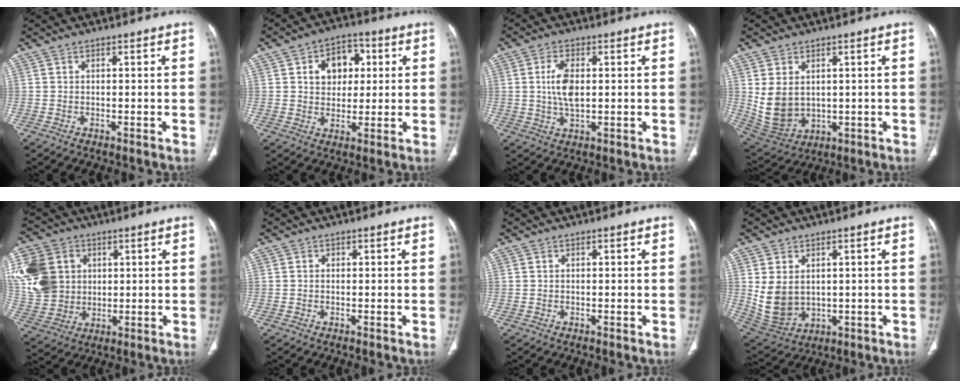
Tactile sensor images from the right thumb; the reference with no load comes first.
{"total": 9.3, "force": [2.5, 6.9, 5.6], "torque": [-0.043, 0.004, 0.036]}
{"total": 6.2, "force": [0.7, 3.1, 5.3], "torque": [-0.107, -0.001, 0.014]}
{"total": 9.5, "force": [1.4, 6.9, 6.3], "torque": [-0.113, -0.011, 0.055]}
{"total": 17.6, "force": [4.0, 14.5, 9.2], "torque": [-0.198, 0.011, 0.087]}
{"total": 0.0}
{"total": 0.0}
{"total": 9.3, "force": [1.2, 6.9, 6.2], "torque": [-0.109, -0.010, 0.052]}